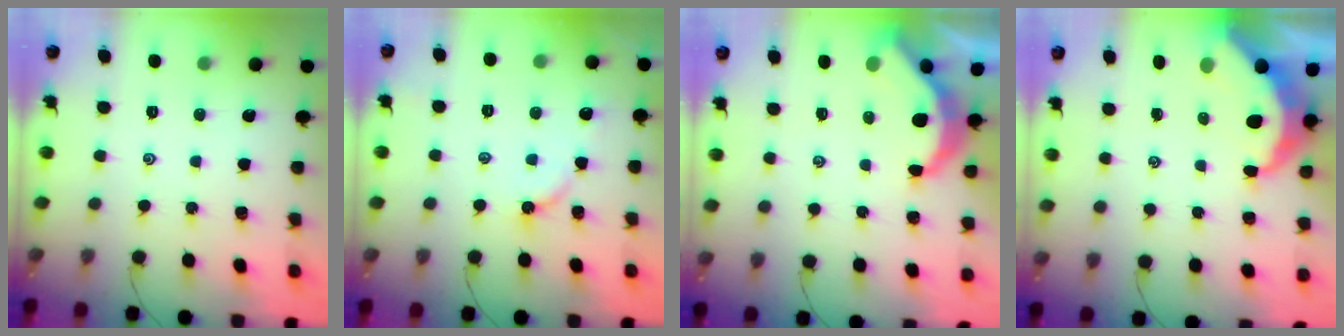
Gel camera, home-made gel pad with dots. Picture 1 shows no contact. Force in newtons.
{"total": 3.7, "press": 3.7, "slide": 0.4}
{"total": 5.5, "press": 5.5, "slide": 0.4}
{"total": 8.1, "press": 8.0, "slide": 1.0}